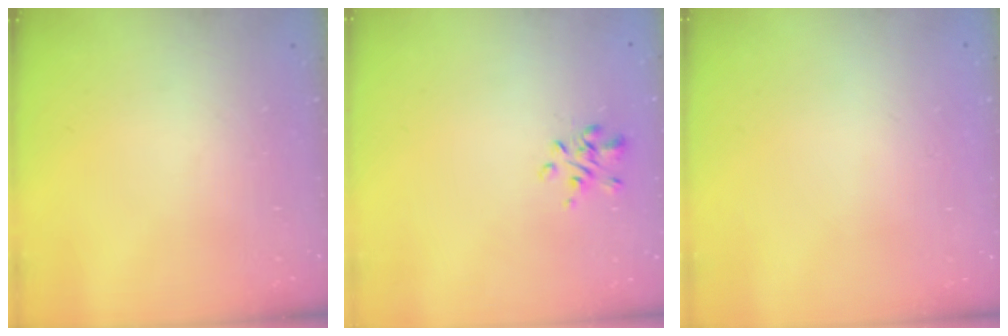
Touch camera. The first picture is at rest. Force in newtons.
{"total": 1.6, "press": 1.3, "slide": 0.8}
{"total": 1.9, "press": 1.9, "slide": 0.2}